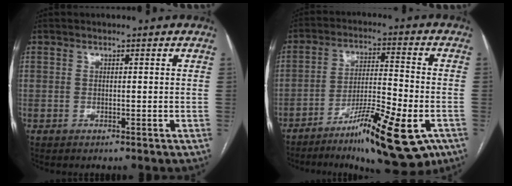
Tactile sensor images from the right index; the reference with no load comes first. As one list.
[{"total": 15.6, "force": [-8.8, 2.5, 12.6], "torque": [-0.174, -0.011, -0.135]}]